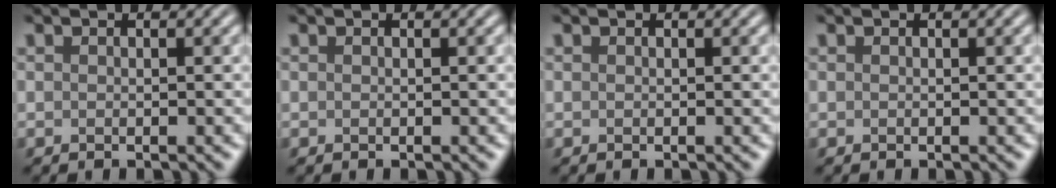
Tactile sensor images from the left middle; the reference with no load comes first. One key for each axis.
{"total": 0.0}
{"total": 0.0}
{"total": 0.0}